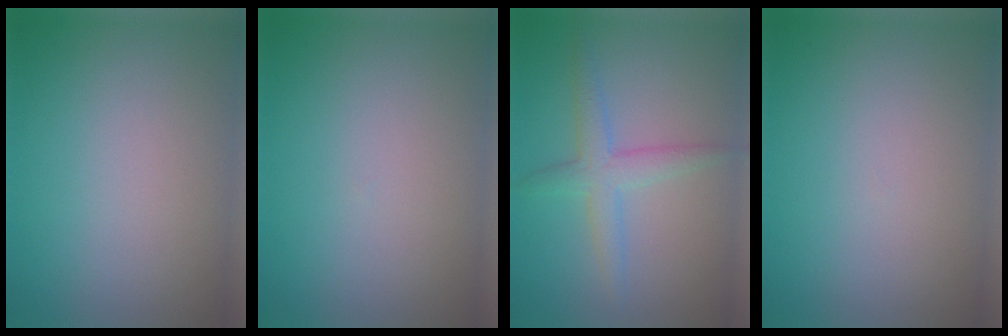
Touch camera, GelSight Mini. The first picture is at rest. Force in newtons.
{"total": 0.0}
{"total": 2.9, "press": 2.9, "slide": 0.2}
{"total": 0.0}